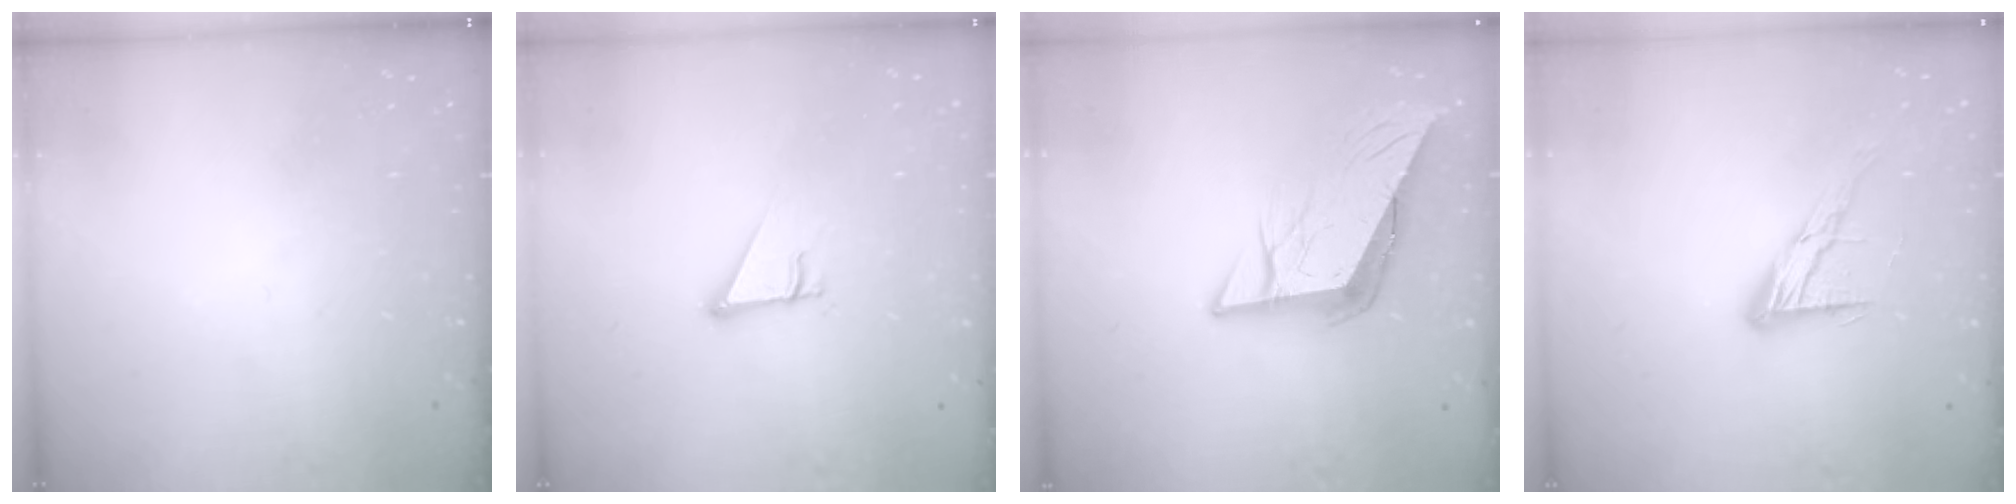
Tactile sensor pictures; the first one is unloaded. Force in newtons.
{"total": 2.5, "press": 2.5, "slide": 0.2}
{"total": 9.2, "press": 9.1, "slide": 0.8}
{"total": 10.6, "press": 10.6, "slide": 0.8}